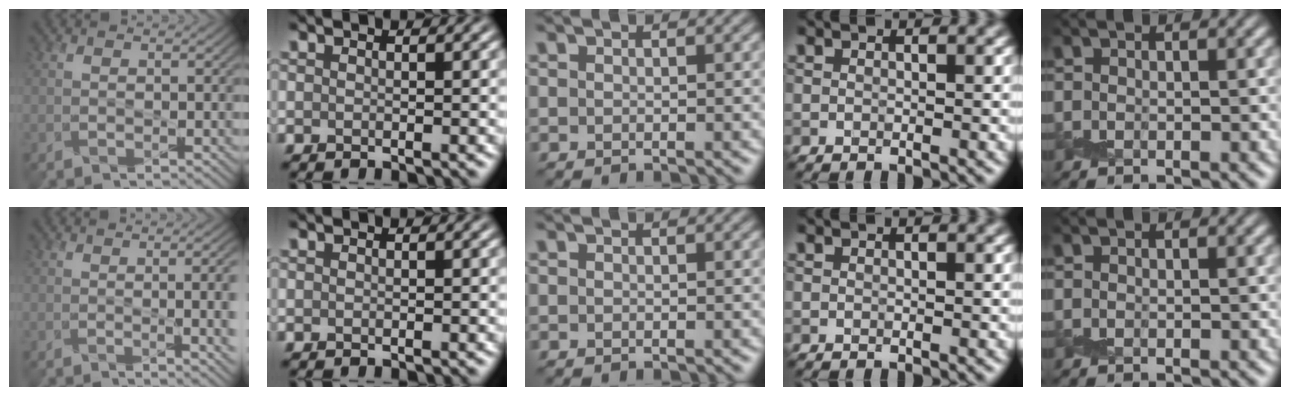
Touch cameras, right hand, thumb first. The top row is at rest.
{"thumb": {"total": 9.5, "force": [-0.7, 3.7, 8.7], "torque": [-0.070, 0.005, -0.001]}}